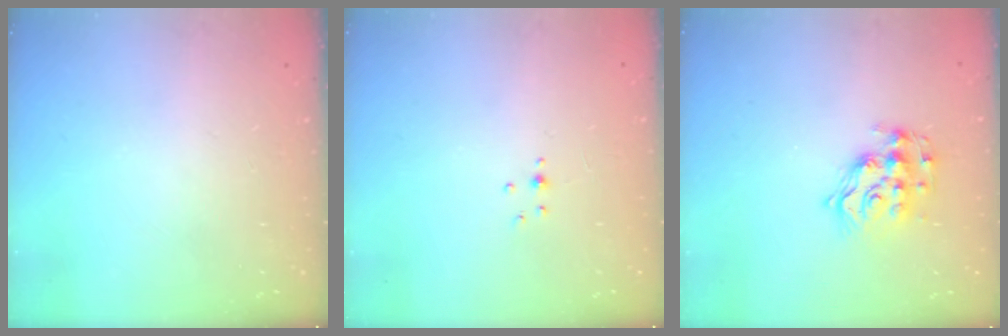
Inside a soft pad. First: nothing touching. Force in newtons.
{"total": 2.5, "press": 2.3, "slide": 1.0}
{"total": 12.2, "press": 12.2, "slide": 0.7}